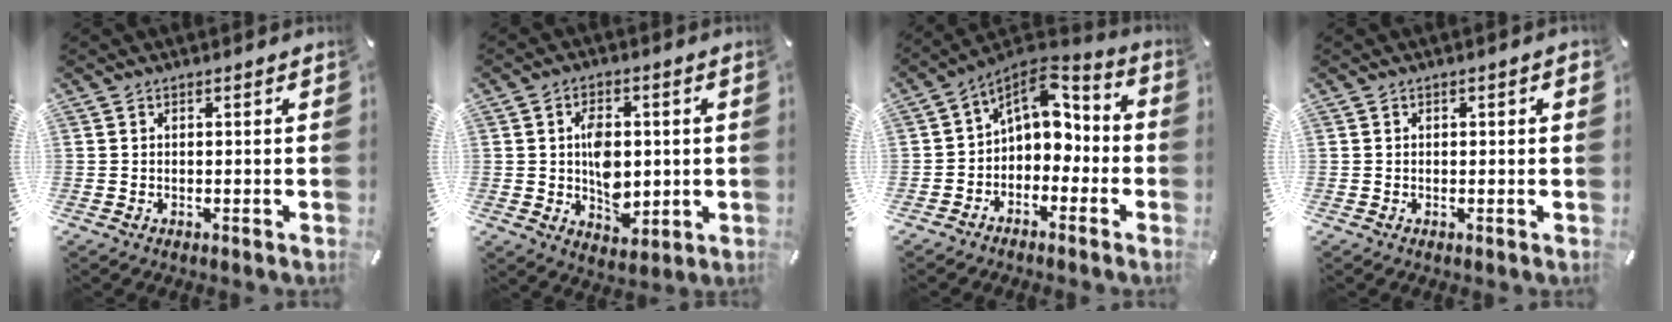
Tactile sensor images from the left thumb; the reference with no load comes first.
{"total": 9.2, "force": [0.4, 6.6, 6.4], "torque": [-0.088, 0.003, 0.006]}
{"total": 8.5, "force": [2.0, 6.5, 5.1], "torque": [-0.080, -0.015, 0.038]}
{"total": 0.7, "force": [0.0, 0.3, 0.7], "torque": [-0.012, 0.002, 0.000]}